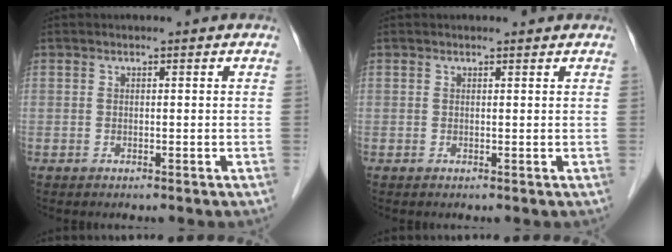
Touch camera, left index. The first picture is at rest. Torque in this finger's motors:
{"motor_torque": [0.61, -0.54, 0.06, -0.01]}